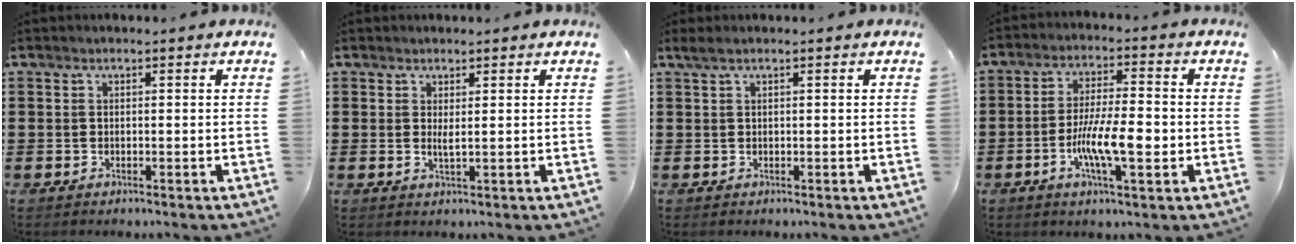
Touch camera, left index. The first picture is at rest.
{"total": 1.5, "force": [0.5, 0.0, 1.4], "torque": [-0.030, -0.003, 0.009]}
{"total": 0.8, "force": [0.2, 0.1, 0.7], "torque": [-0.014, 0.000, 0.005]}
{"total": 9.2, "force": [-2.2, 2.6, 8.6], "torque": [-0.169, -0.003, -0.043]}